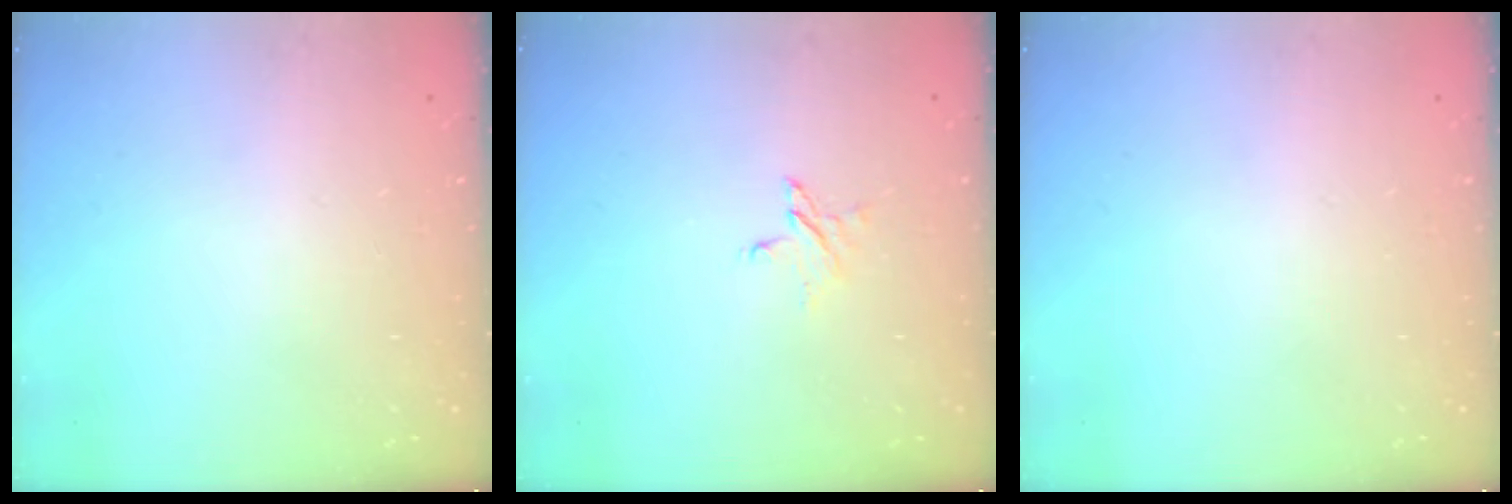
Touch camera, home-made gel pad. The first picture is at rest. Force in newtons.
{"total": 3.6, "press": 3.5, "slide": 0.3}
{"total": 0.0}